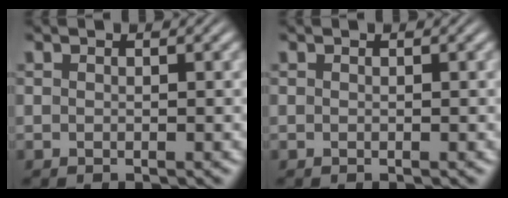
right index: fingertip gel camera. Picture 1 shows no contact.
{"total": 0.0}